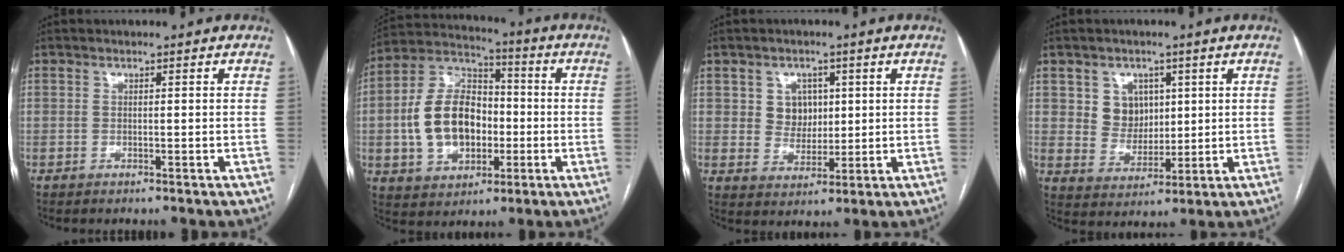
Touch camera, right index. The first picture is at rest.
{"total": 14.3, "force": [-1.7, 9.5, 10.5], "torque": [-0.223, 0.030, -0.021]}
{"total": 4.9, "force": [1.5, 4.4, 1.8], "torque": [-0.026, 0.009, 0.030]}
{"total": 6.0, "force": [2.1, 5.2, 2.1], "torque": [-0.039, 0.011, 0.046]}